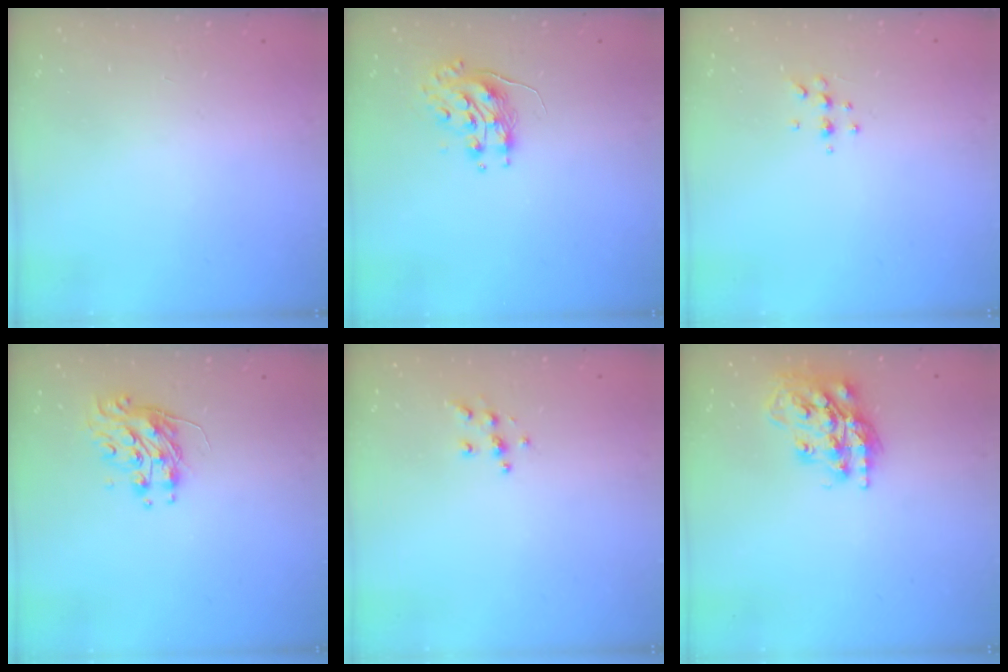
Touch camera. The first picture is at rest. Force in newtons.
{"total": 8.6, "press": 8.6, "slide": 0.3}
{"total": 5.1, "press": 4.9, "slide": 1.4}
{"total": 9.2, "press": 9.2, "slide": 0.3}
{"total": 5.9, "press": 5.9, "slide": 0.5}
{"total": 16.6, "press": 16.5, "slide": 1.1}